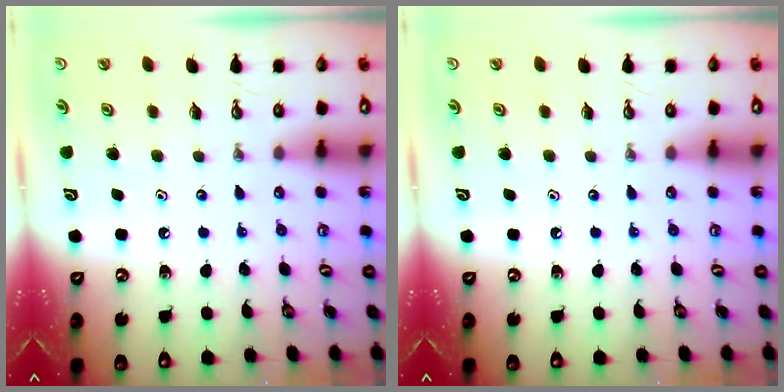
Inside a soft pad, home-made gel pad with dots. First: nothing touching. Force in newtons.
{"total": 0.0}